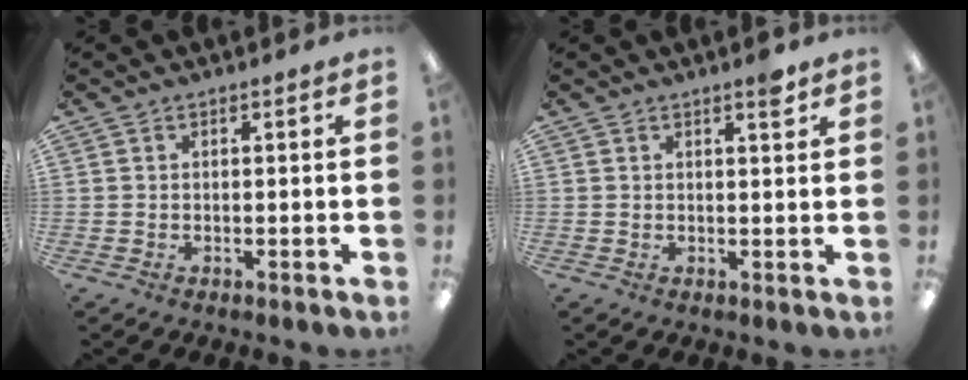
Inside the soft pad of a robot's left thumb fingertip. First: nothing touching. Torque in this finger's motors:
{"motor_torque": [0.11, -0.21, 0.39, -0.19, 0.00]}